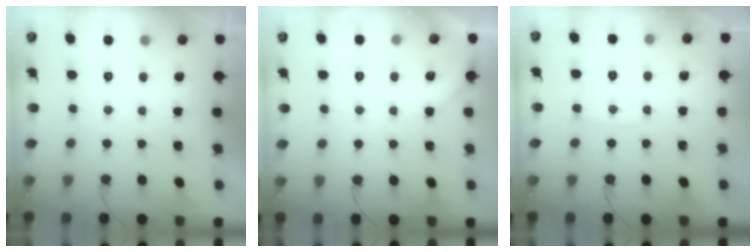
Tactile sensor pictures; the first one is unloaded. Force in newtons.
{"total": 2.9, "press": 2.9, "slide": 0.4}
{"total": 3.0, "press": 3.0, "slide": 0.4}